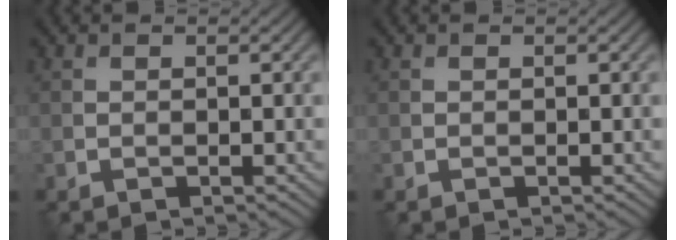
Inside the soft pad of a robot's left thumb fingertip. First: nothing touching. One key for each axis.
{"total": 0.0}